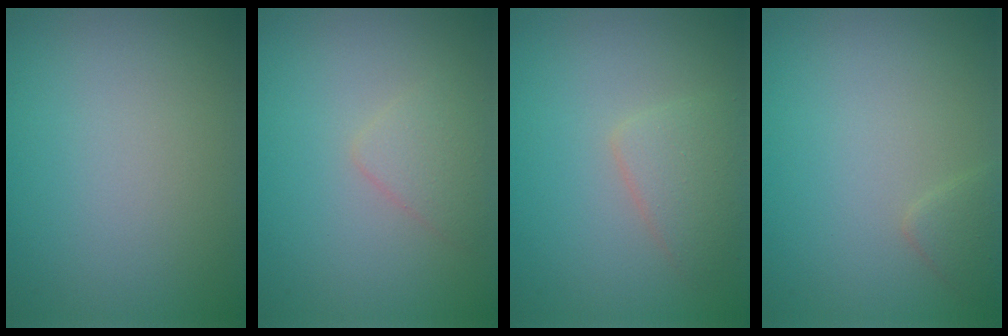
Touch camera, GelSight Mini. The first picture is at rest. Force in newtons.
{"total": 1.7, "press": 1.7, "slide": 0.0}
{"total": 2.4, "press": 2.4, "slide": 0.1}
{"total": 1.2, "press": 1.2, "slide": 0.1}